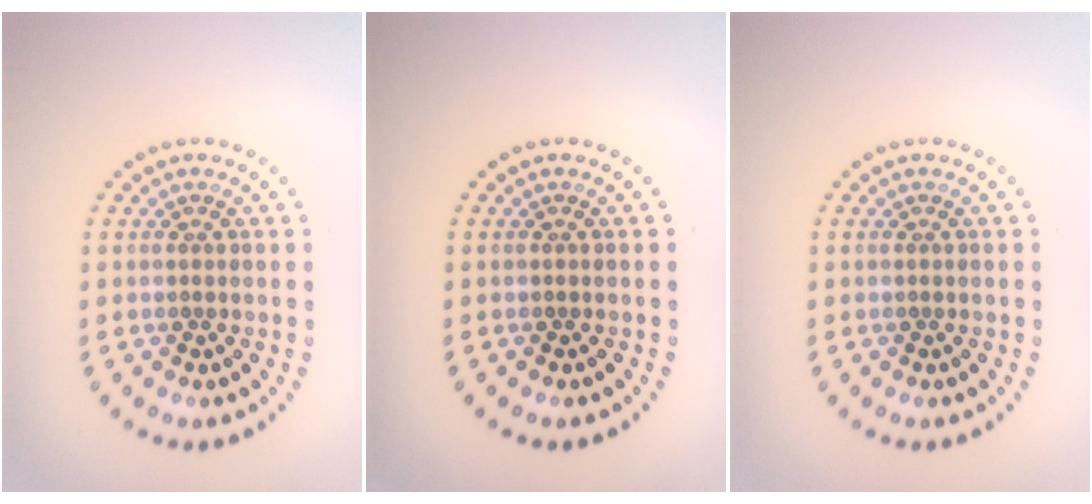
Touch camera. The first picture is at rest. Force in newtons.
{"total": 0.0}
{"total": 0.0}